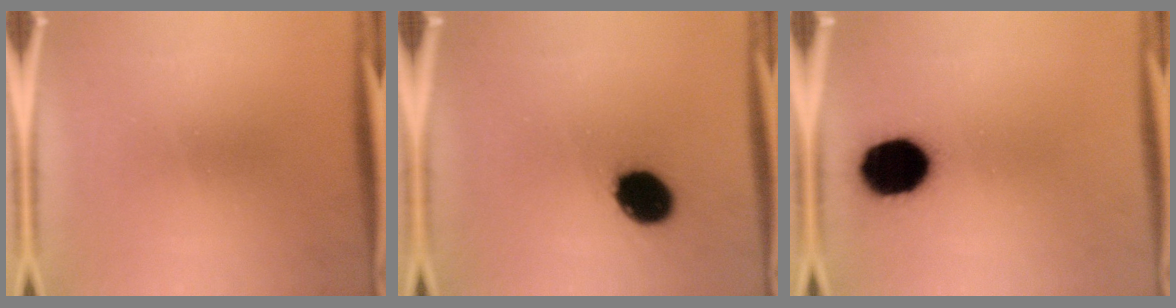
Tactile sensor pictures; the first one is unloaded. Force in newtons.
{"total": 11.5}
{"total": 14.7}